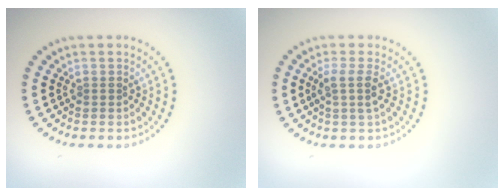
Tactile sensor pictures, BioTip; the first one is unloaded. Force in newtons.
{"total": 1.9, "press": 1.5, "slide": 1.1}